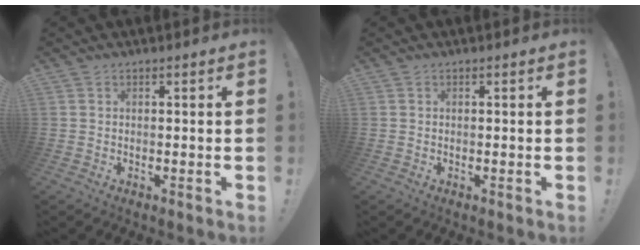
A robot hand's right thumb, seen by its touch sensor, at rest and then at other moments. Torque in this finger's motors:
{"motor_torque": [0.49, 0.32, 0.14, -0.15, 0.06]}